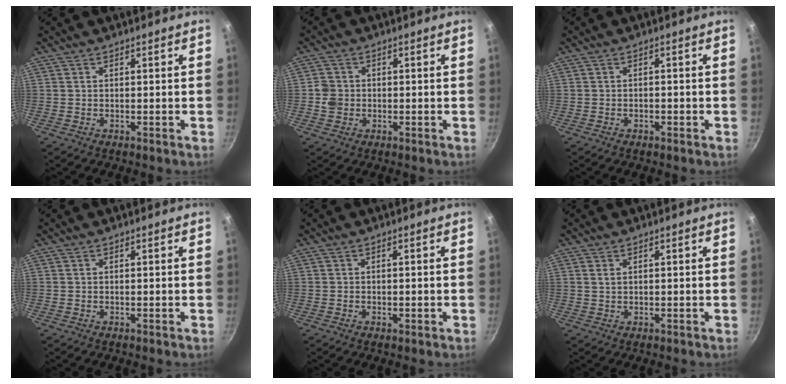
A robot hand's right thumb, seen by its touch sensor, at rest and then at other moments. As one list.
[{"total": 3.4, "force": [-0.4, 3.2, 1.3], "torque": [-0.014, 0.011, -0.012]}, {"total": 1.2, "force": [-0.7, 0.7, 0.6], "torque": [-0.010, 0.006, -0.011]}, {"total": 0.0}, {"total": 1.0, "force": [-0.4, 0.6, 0.7], "torque": [-0.009, 0.001, -0.007]}, {"total": 1.1, "force": [0.5, 0.6, 0.8], "torque": [-0.013, 0.001, 0.010]}]